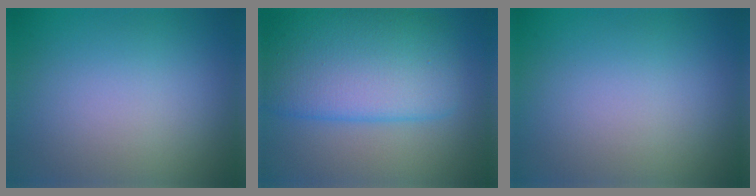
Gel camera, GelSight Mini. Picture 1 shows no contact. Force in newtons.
{"total": 7.8, "press": 7.8, "slide": 0.1}
{"total": 0.0}